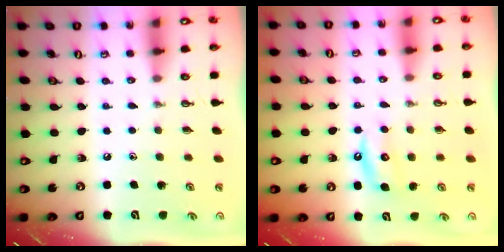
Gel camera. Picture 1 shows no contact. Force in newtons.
{"total": 5.4, "press": 5.4, "slide": 0.4}